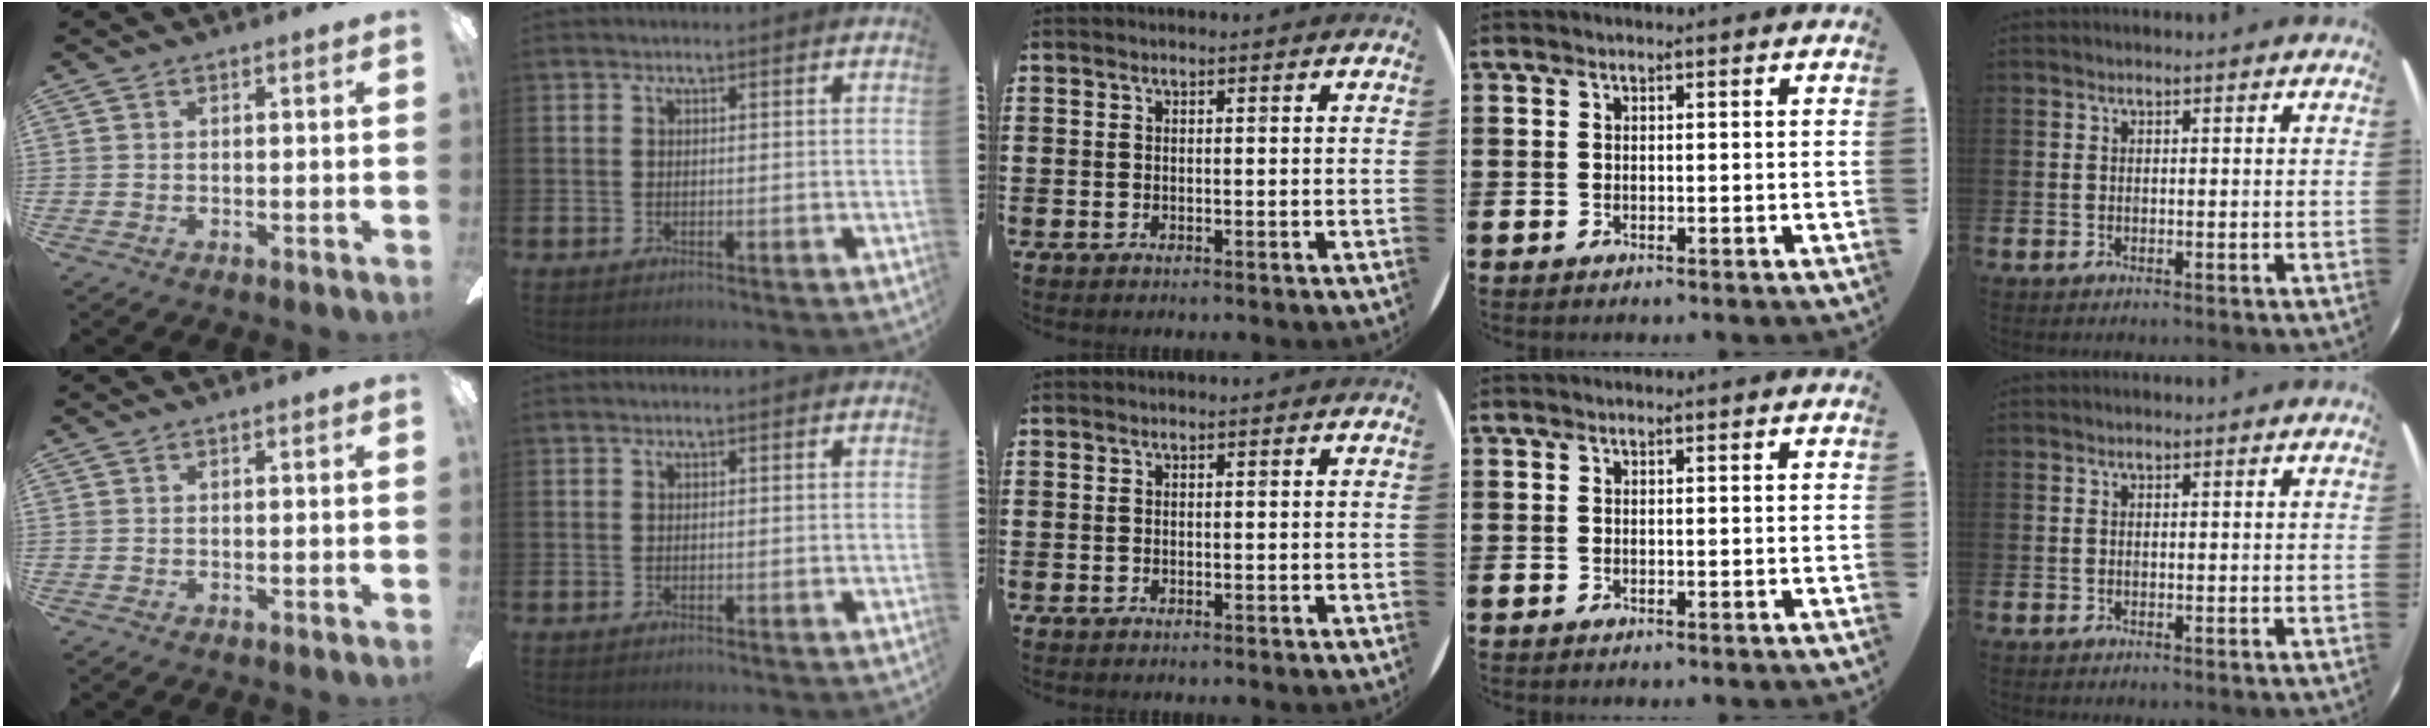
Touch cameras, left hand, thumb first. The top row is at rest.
{}